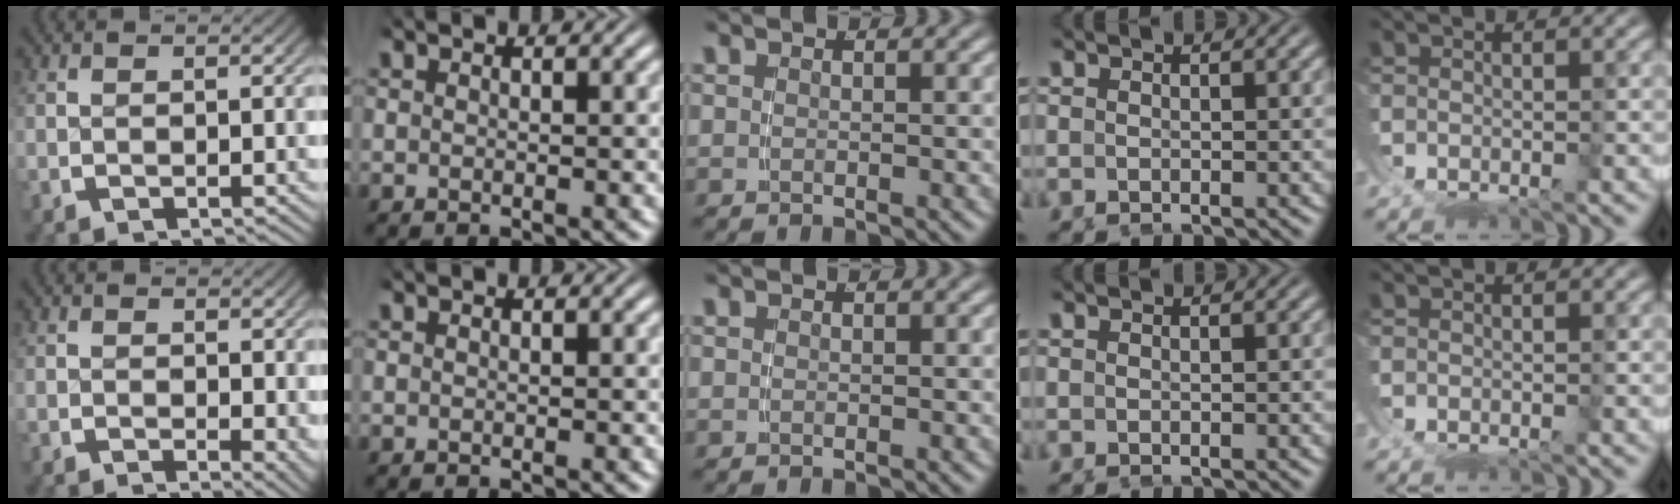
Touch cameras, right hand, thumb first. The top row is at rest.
{"thumb": {"total": 2.1, "force": [0.3, 1.1, 1.8], "torque": [-0.008, -0.006, 0.006]}}